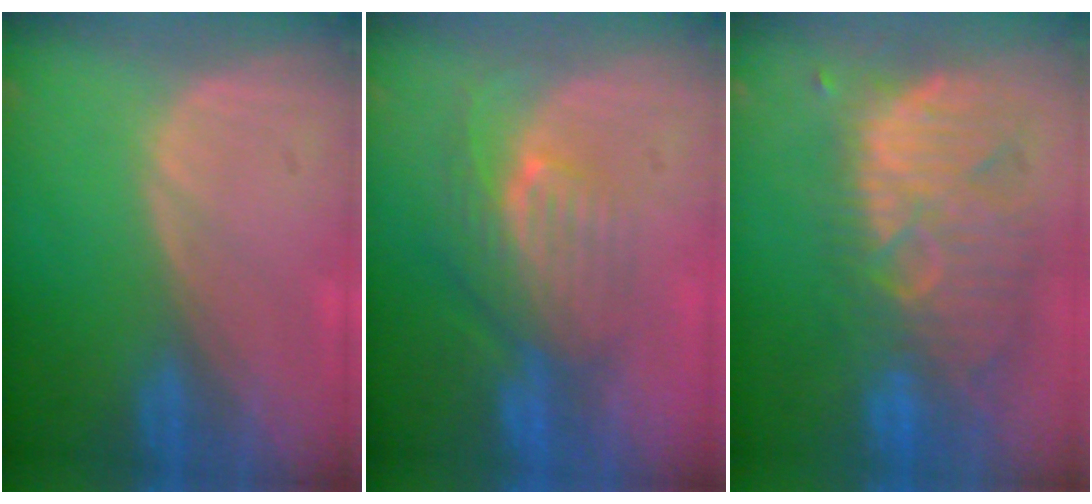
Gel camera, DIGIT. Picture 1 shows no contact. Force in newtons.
{"total": 8.2, "press": 7.3, "slide": 3.7}
{"total": 11.6, "press": 10.8, "slide": 4.1}